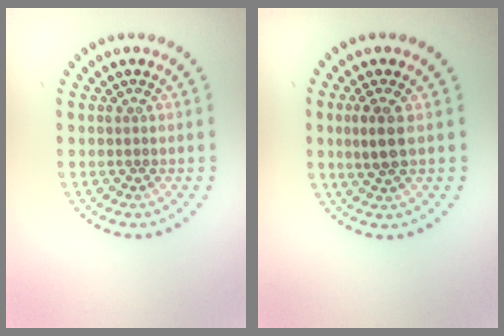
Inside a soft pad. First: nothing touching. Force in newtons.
{"total": 2.2, "press": 2.1, "slide": 0.7}